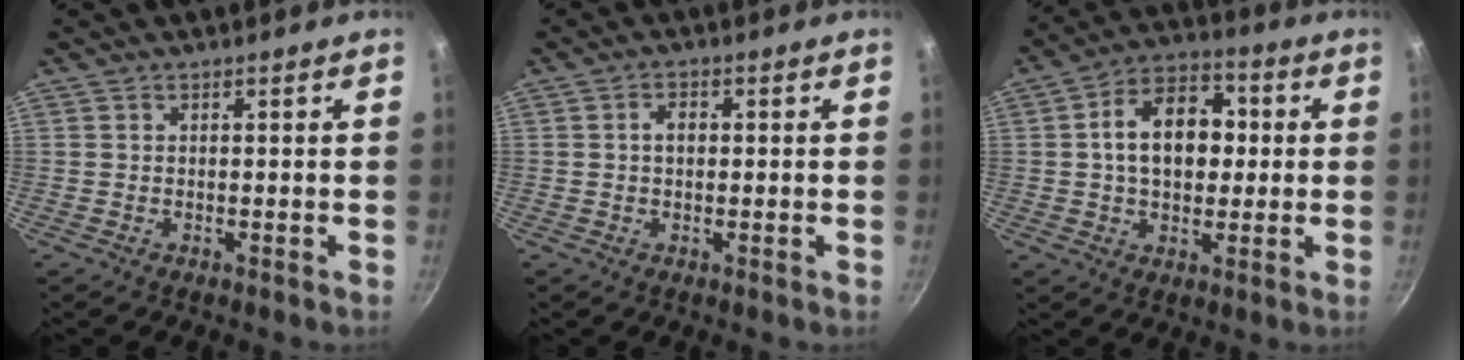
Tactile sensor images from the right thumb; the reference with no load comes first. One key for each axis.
{"total": 2.5, "fx": 0.2, "fy": 1.8, "fz": 1.8, "tx": -0.019, "ty": 0.008, "tz": 0.001}
{"total": 14.2, "fx": 1.4, "fy": 9.7, "fz": 10.2, "tx": -0.124, "ty": 0.023, "tz": 0.007}